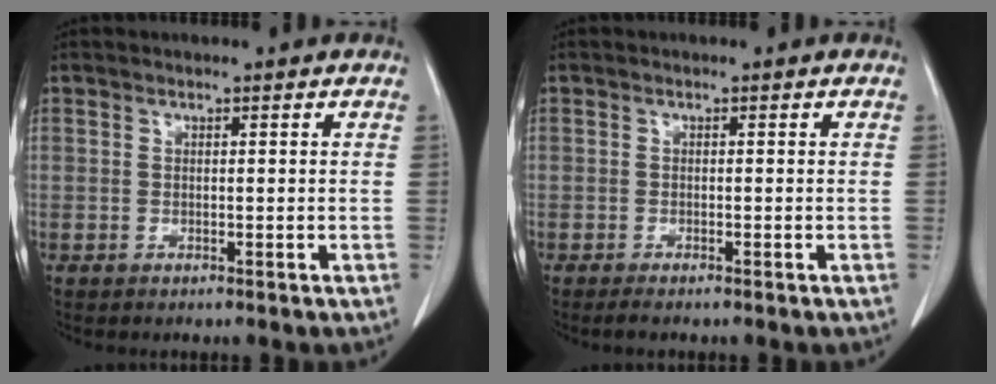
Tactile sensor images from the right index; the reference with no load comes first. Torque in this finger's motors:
{"motor_torque": [0.15, -0.18, -0.01, 0.02]}